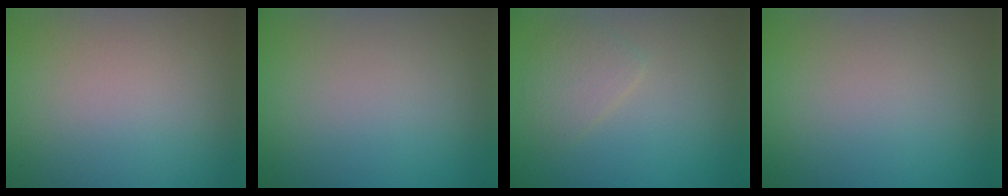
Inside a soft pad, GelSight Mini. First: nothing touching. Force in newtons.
{"total": 0.0}
{"total": 2.0, "press": 2.0, "slide": 0.0}
{"total": 0.0}